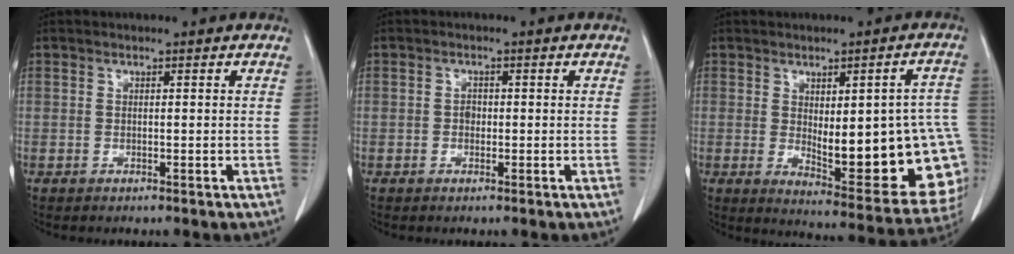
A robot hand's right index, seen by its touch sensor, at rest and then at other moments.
{"total": 1.2, "force": [-0.1, 0.9, 0.7], "torque": [-0.009, 0.004, 0.000]}
{"total": 21.0, "force": [-2.1, 6.1, 19.9], "torque": [-0.171, 0.012, 0.002]}